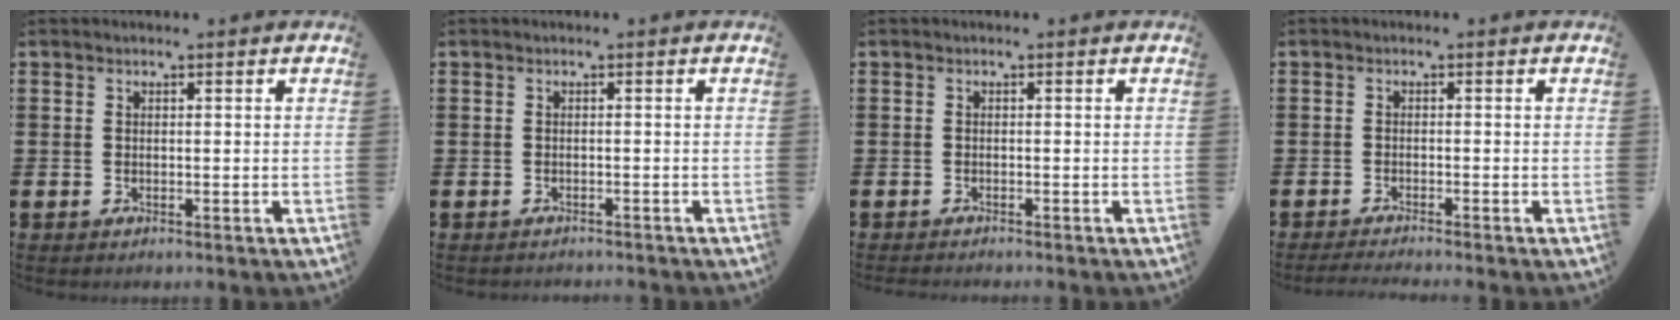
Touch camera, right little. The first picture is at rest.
{"total": 0.5, "force": [-0.5, 0.0, -0.1], "torque": [0.000, -0.002, -0.011]}
{"total": 0.5, "force": [-0.5, -0.1, 0.0], "torque": [-0.001, -0.002, -0.011]}
{"total": 1.1, "force": [-1.0, -0.2, 0.4], "torque": [-0.005, -0.001, -0.020]}